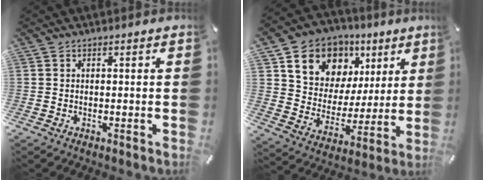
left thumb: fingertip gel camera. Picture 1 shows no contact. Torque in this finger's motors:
{"motor_torque": [0.60, 0.60, 1.46, -1.31, 0.38]}